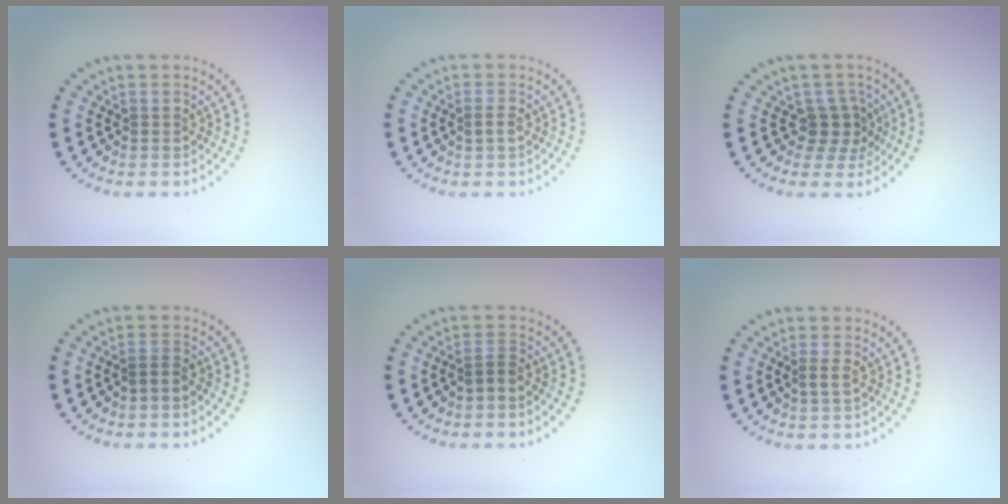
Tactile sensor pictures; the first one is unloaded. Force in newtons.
{"total": 1.0, "press": 1.0, "slide": 0.3}
{"total": 2.5, "press": 2.0, "slide": 1.6}
{"total": 1.1, "press": 1.0, "slide": 0.4}
{"total": 1.3, "press": 1.0, "slide": 0.8}
{"total": 1.0, "press": 0.9, "slide": 0.5}